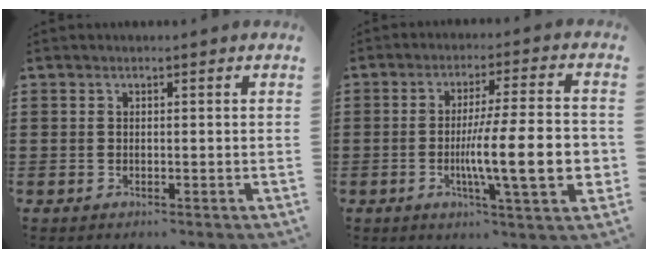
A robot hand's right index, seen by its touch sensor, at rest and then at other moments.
{"total": 14.9, "force": [-2.6, 2.5, 14.5], "torque": [-0.235, -0.018, -0.052]}